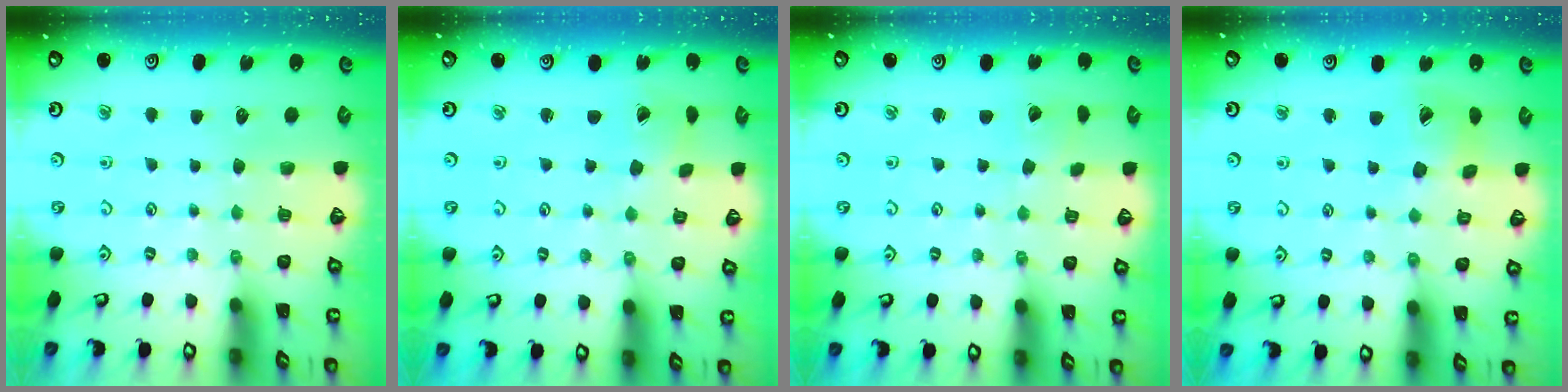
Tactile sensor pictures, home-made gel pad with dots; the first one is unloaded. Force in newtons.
{"total": 1.5, "press": 1.5, "slide": 0.2}
{"total": 2.4, "press": 2.4, "slide": 0.2}
{"total": 12.0, "press": 11.9, "slide": 1.3}